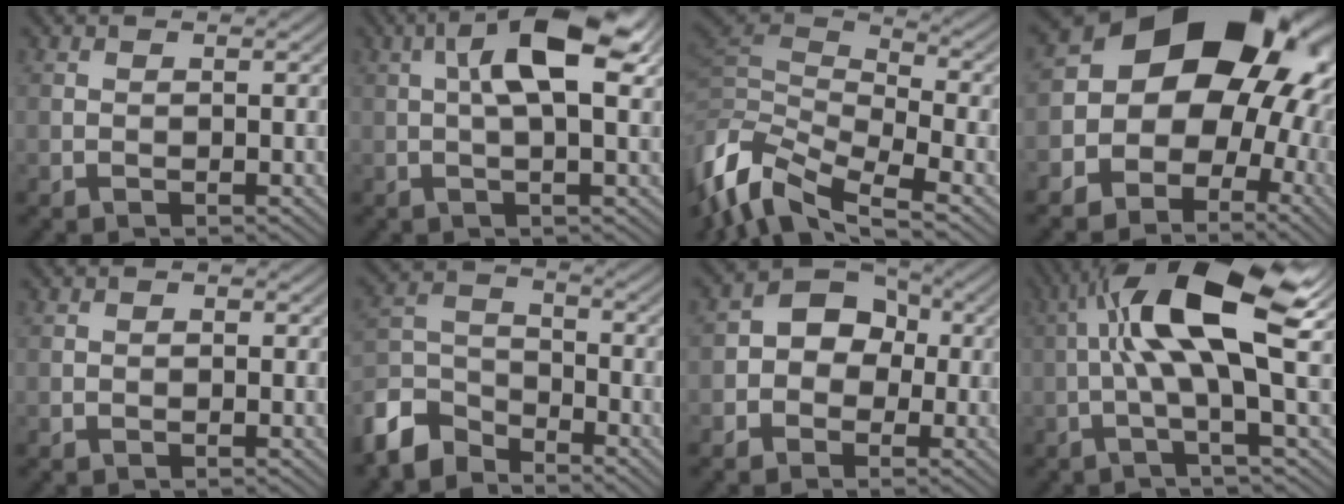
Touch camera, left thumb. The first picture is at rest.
{"total": 8.9, "force": [2.2, 2.8, 8.2], "torque": [-0.143, 0.018, 0.029]}
{"total": 11.7, "force": [-5.0, 5.0, 9.3], "torque": [-0.219, 0.000, -0.104]}
{"total": 17.0, "force": [1.1, 13.5, 10.4], "torque": [-0.149, -0.020, 0.028]}
{"total": 0.5, "force": [-0.1, 0.5, 0.2], "torque": [0.000, -0.004, -0.004]}
{"total": 7.9, "force": [-6.3, 3.7, 3.0], "torque": [-0.072, -0.005, -0.151]}
{"total": 6.0, "force": [-0.8, 4.9, 3.3], "torque": [-0.040, 0.011, -0.032]}
{"total": 12.7, "force": [1.8, 2.6, 12.3], "torque": [-0.214, 0.026, 0.025]}